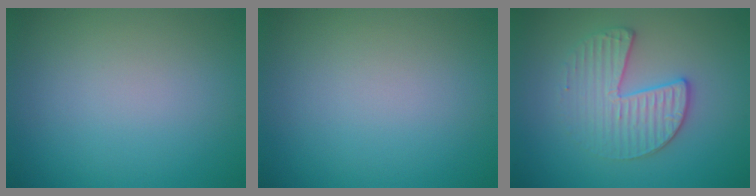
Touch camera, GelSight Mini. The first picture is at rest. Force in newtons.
{"total": 0.0}
{"total": 3.4, "press": 3.2, "slide": 1.2}